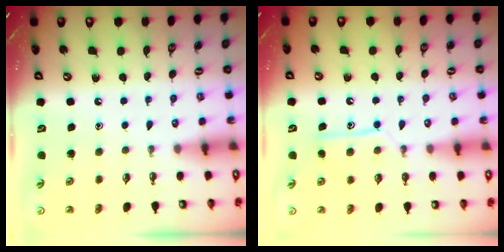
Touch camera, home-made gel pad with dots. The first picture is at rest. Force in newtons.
{"total": 10.9, "press": 10.9, "slide": 0.9}